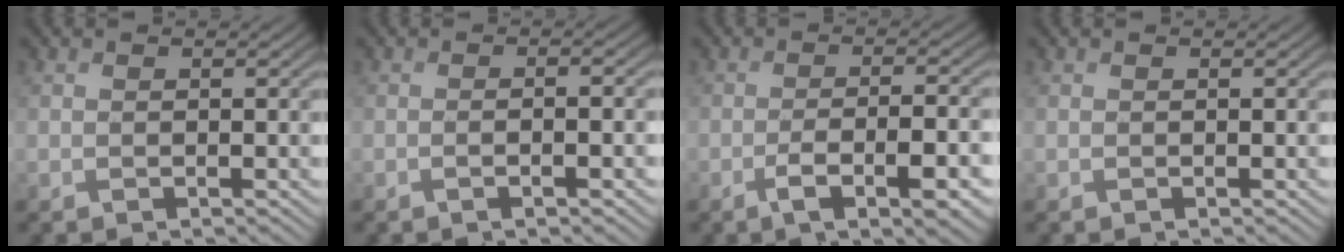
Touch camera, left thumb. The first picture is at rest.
{"total": 2.4, "force": [-0.8, 0.5, 2.2], "torque": [-0.035, 0.006, -0.017]}
{"total": 6.7, "force": [-3.3, 2.0, 5.5], "torque": [-0.094, -0.001, -0.046]}
{"total": 0.0}